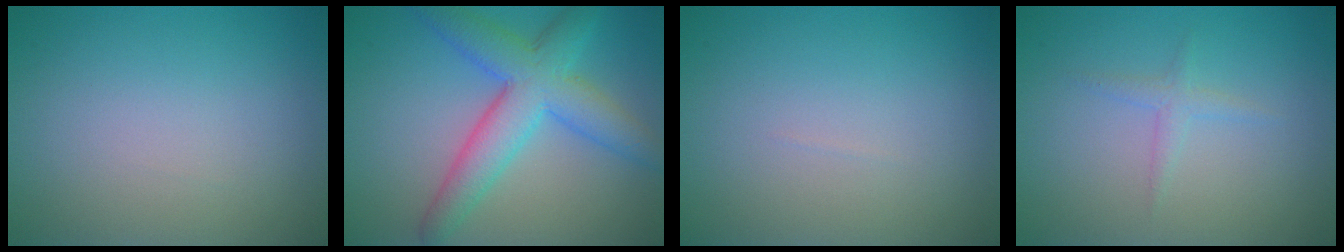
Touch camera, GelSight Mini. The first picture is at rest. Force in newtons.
{"total": 6.7, "press": 6.7, "slide": 0.1}
{"total": 0.0}
{"total": 1.2, "press": 1.2, "slide": 0.1}